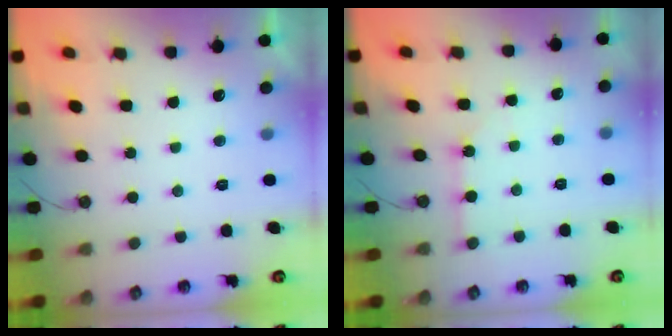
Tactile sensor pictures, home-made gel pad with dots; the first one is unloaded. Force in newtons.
{"total": 2.8, "press": 2.8, "slide": 0.2}